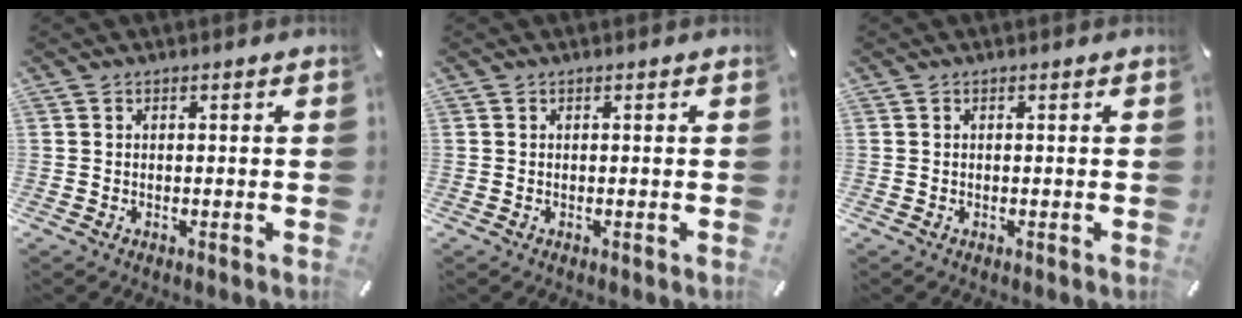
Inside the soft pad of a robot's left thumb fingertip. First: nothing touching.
{"total": 0.0}
{"total": 0.0}